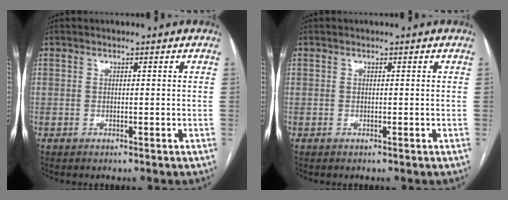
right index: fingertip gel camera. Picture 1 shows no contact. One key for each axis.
{"total": 0.0}